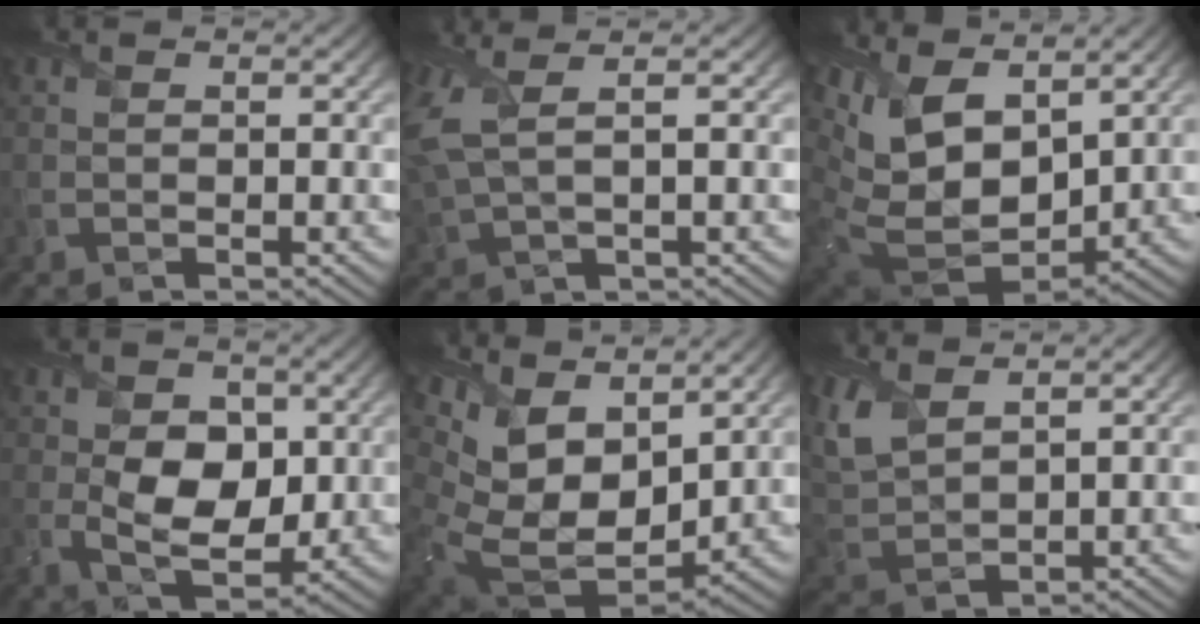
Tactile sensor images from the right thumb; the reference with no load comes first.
{"total": 6.8, "force": [2.7, 2.5, 5.7], "torque": [-0.168, 0.010, 0.057]}
{"total": 17.1, "force": [5.7, 10.1, 12.6], "torque": [-0.277, 0.008, 0.122]}
{"total": 8.8, "force": [-0.7, 5.7, 6.6], "torque": [-0.126, -0.012, -0.016]}
{"total": 15.1, "force": [6.0, 9.3, 10.3], "torque": [-0.233, -0.002, 0.127]}
{"total": 7.2, "force": [4.5, 3.2, 4.5], "torque": [-0.138, 0.011, 0.096]}